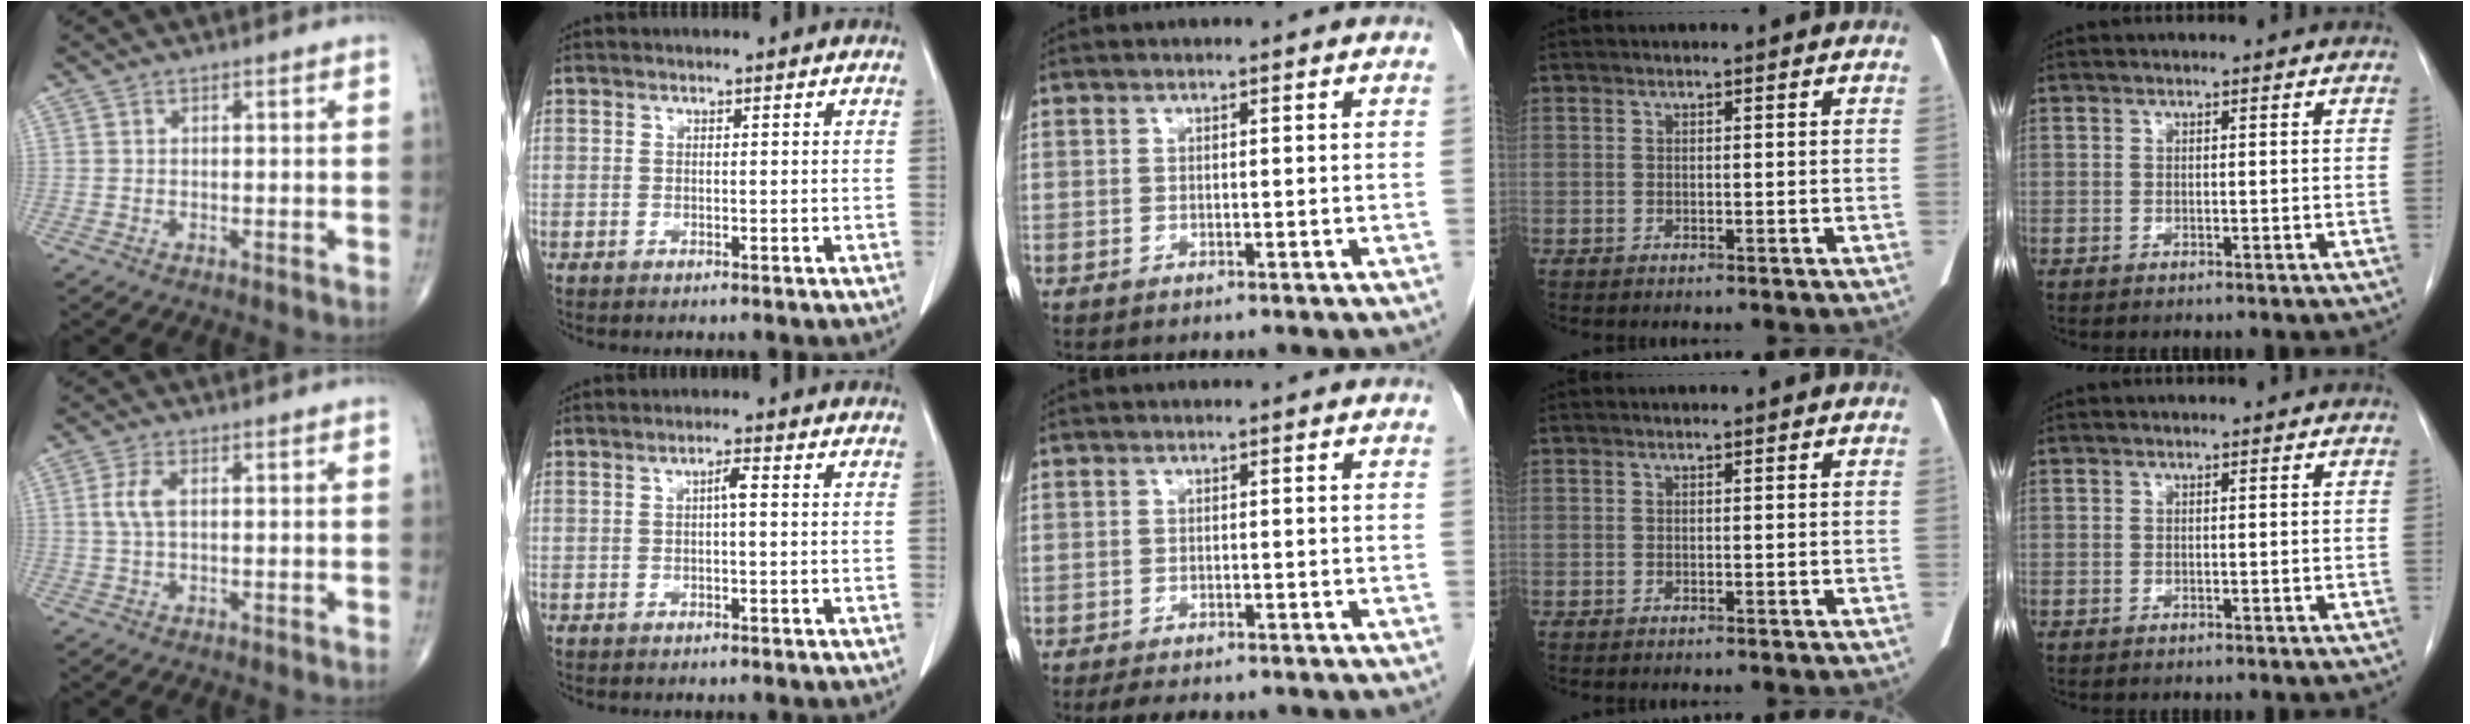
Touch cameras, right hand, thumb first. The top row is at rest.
{"thumb": {"total": 3.6, "force": [0.7, 1.6, 3.2], "torque": [-0.080, 0.005, 0.013]}, "index": {"total": 1.7, "force": [0.1, 0.2, 1.7], "torque": [-0.030, 0.005, 0.002]}, "middle": {"total": 4.5, "force": [-3.7, 1.4, 2.1], "torque": [-0.035, -0.011, -0.047]}}